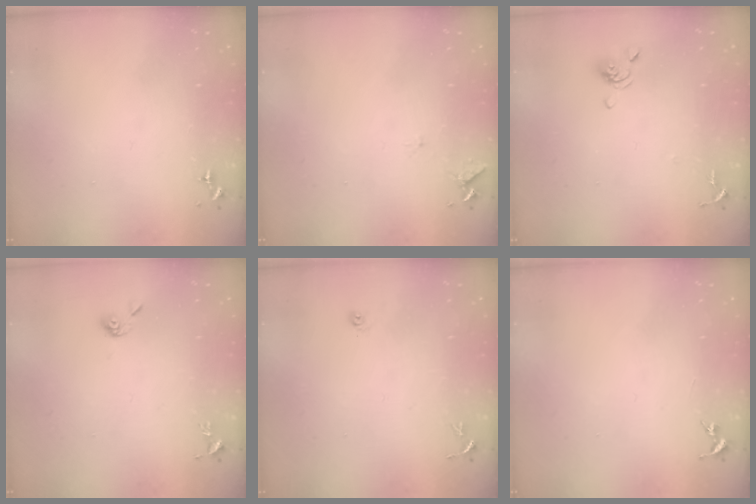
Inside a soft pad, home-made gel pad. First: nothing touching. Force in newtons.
{"total": 6.2, "press": 6.2, "slide": 0.6}
{"total": 6.9, "press": 6.7, "slide": 1.6}
{"total": 5.2, "press": 5.1, "slide": 0.6}
{"total": 5.1, "press": 5.0, "slide": 0.4}
{"total": 0.0}